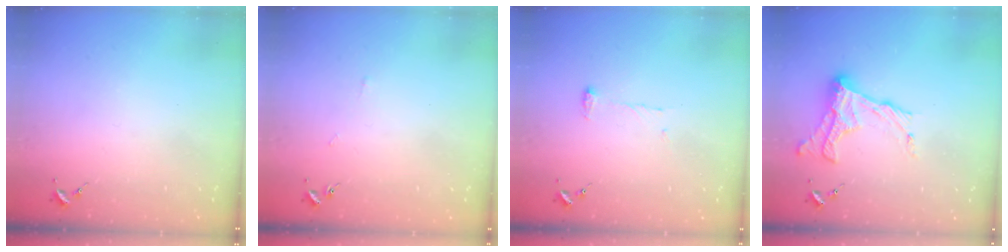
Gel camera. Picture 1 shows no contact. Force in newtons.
{"total": 1.7, "press": 1.7, "slide": 0.3}
{"total": 6.9, "press": 6.9, "slide": 0.7}
{"total": 14.7, "press": 14.7, "slide": 1.0}